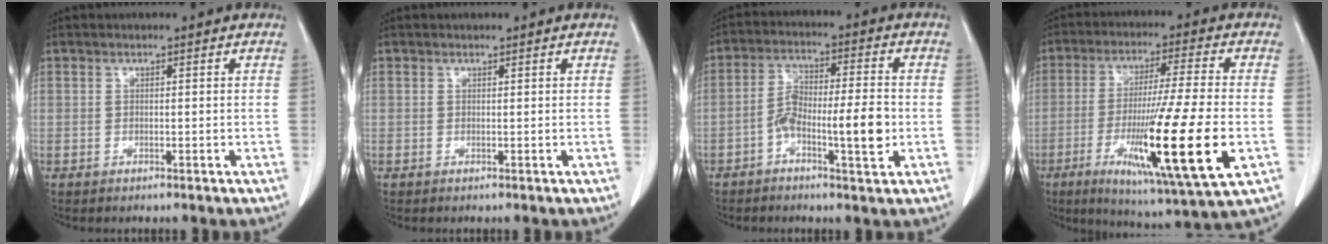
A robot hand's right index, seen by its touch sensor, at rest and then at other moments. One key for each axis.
{"total": 0.0}
{"total": 8.4, "fx": -2.6, "fy": 1.6, "fz": 7.8, "tx": -0.140, "ty": 0.016, "tz": -0.046}
{"total": 19.7, "fx": -5.4, "fy": 0.0, "fz": 18.9, "tx": -0.330, "ty": -0.043, "tz": -0.093}